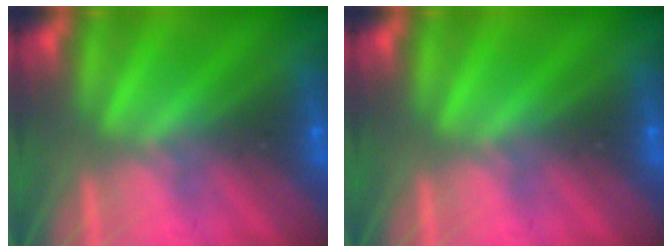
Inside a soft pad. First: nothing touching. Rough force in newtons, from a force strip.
{"total": 0.0}